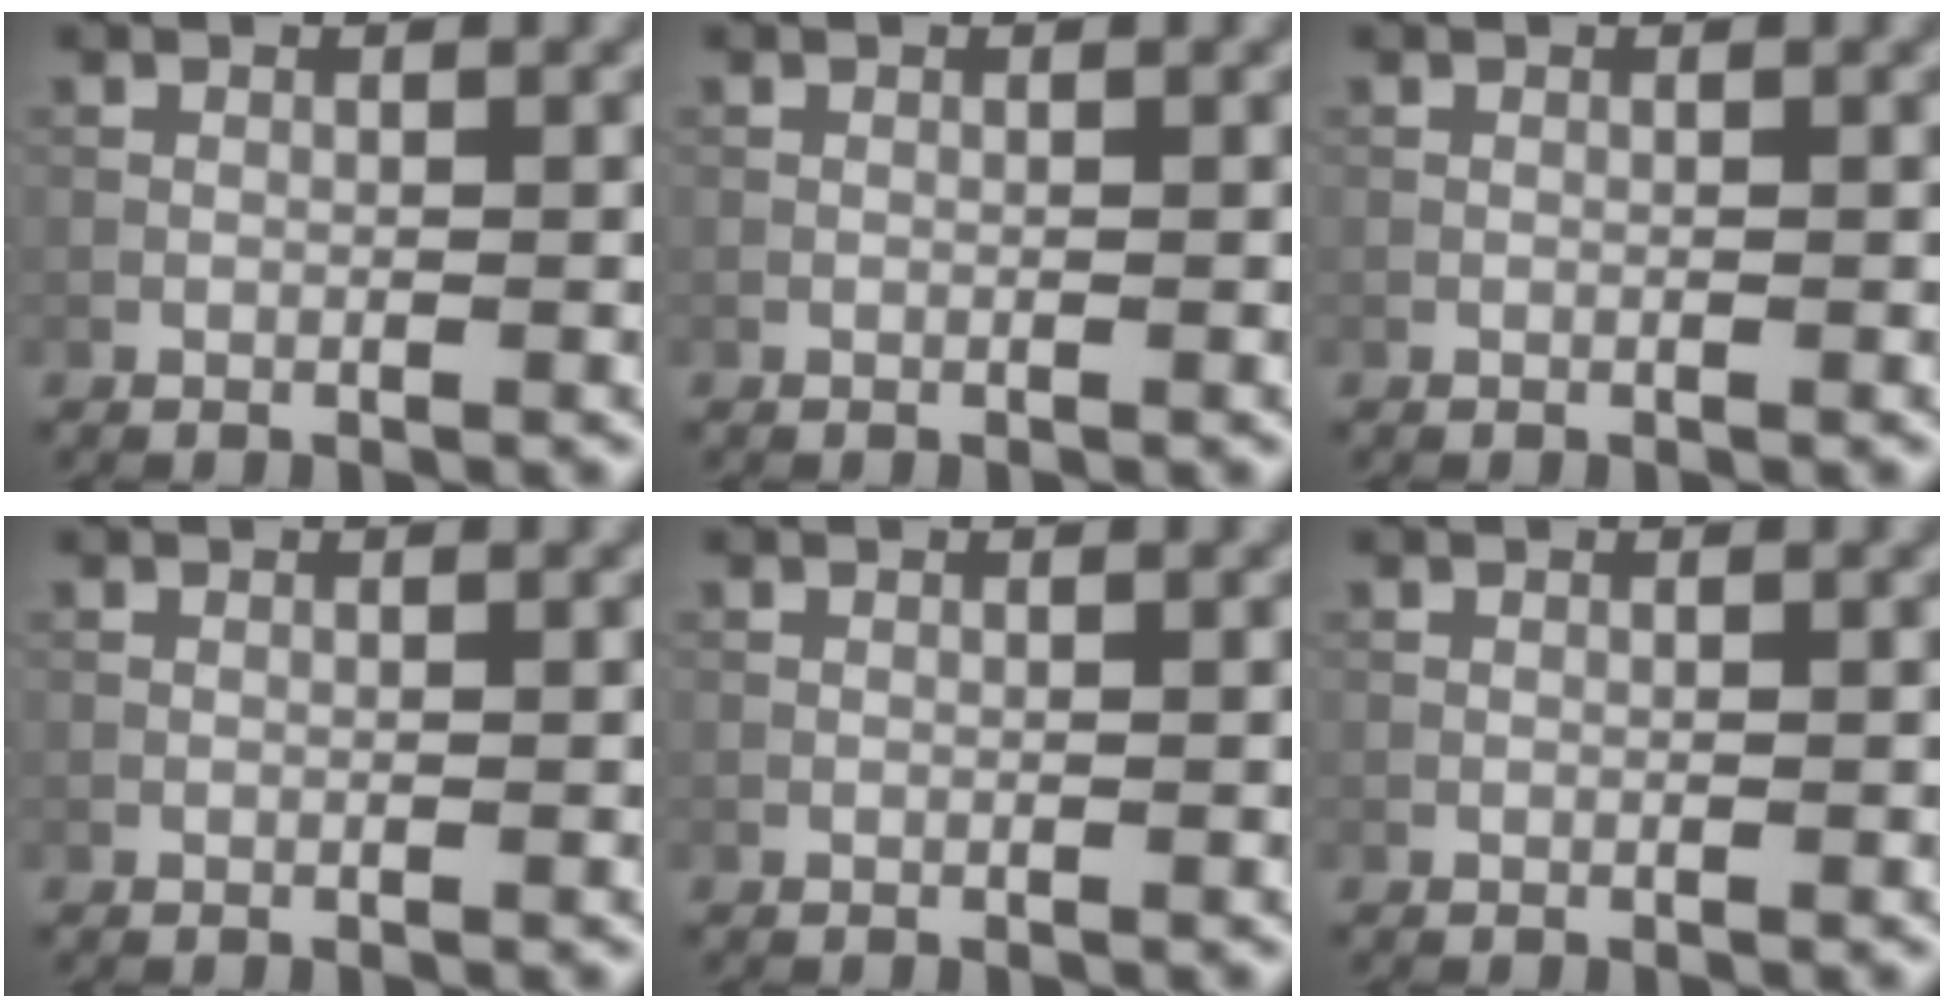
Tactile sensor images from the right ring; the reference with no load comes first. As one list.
[{"total": 0.0}, {"total": 0.0}, {"total": 0.0}, {"total": 0.0}, {"total": 0.0}]